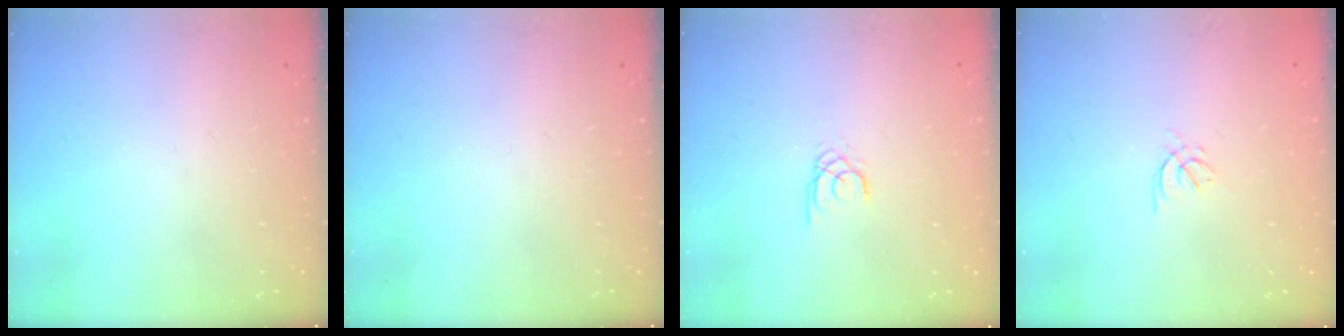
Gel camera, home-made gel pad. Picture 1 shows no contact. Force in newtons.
{"total": 0.0}
{"total": 1.5, "press": 1.5, "slide": 0.1}
{"total": 2.2, "press": 2.1, "slide": 0.7}